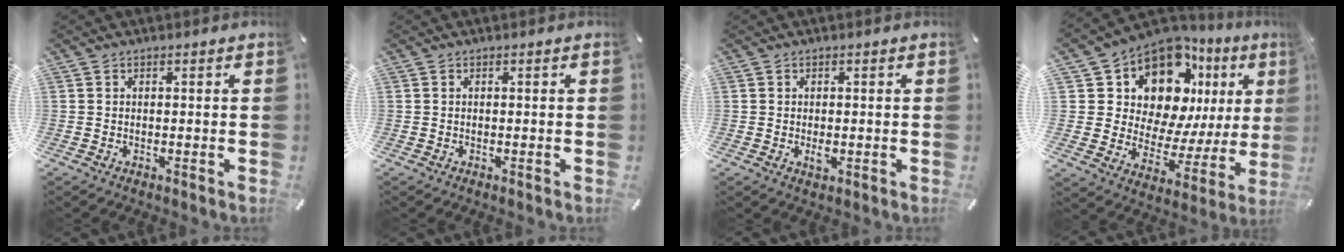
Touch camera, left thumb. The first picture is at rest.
{"total": 0.0}
{"total": 1.7, "force": [-0.2, 1.0, 1.4], "torque": [-0.025, -0.001, -0.003]}
{"total": 14.7, "force": [9.5, 9.1, 6.6], "torque": [-0.104, -0.094, 0.165]}